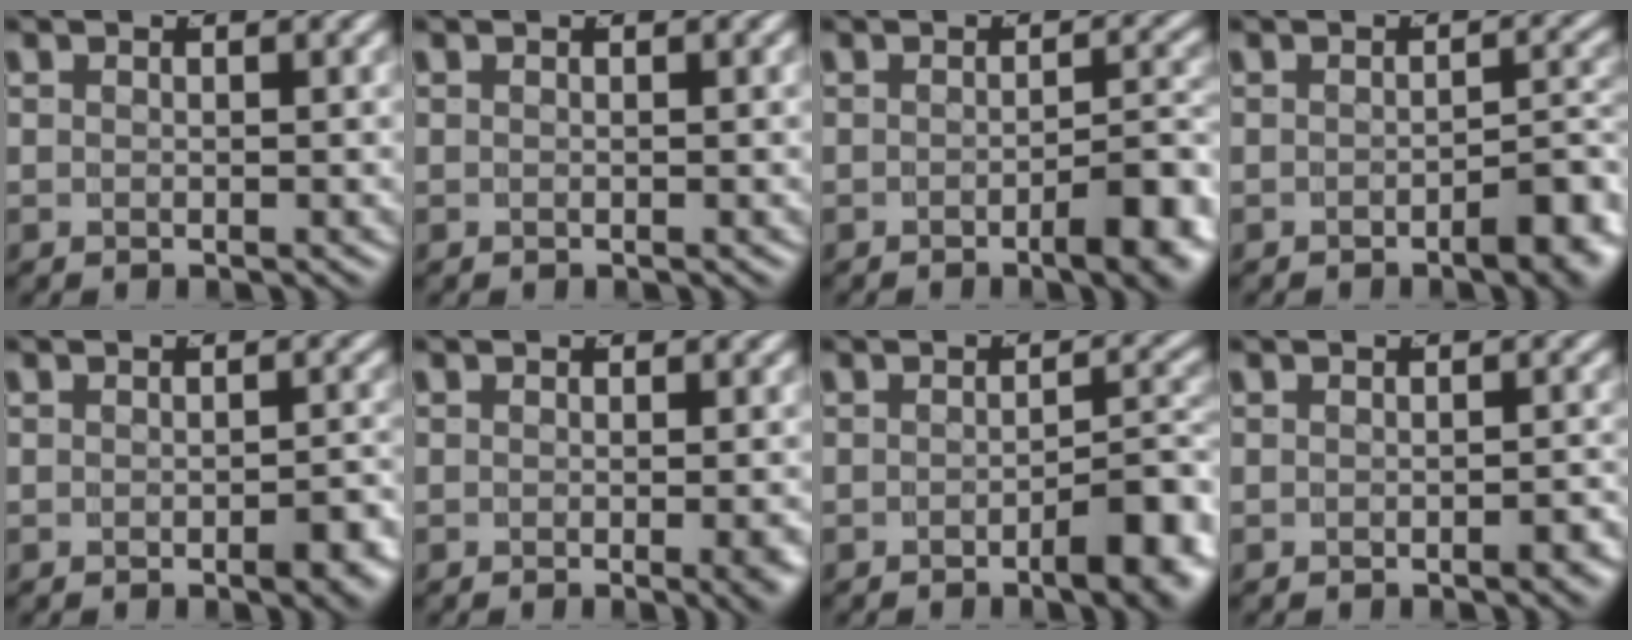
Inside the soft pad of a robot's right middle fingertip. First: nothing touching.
{"total": 0.0}
{"total": 3.8, "force": [-1.9, 0.6, 3.2], "torque": [-0.034, 0.005, -0.035]}
{"total": 3.3, "force": [-1.9, 0.7, 2.6], "torque": [-0.025, 0.001, -0.032]}
{"total": 2.0, "force": [-1.3, 0.5, 1.4], "torque": [-0.019, 0.001, -0.022]}
{"total": 1.4, "force": [-0.4, -0.1, 1.3], "torque": [-0.015, 0.000, -0.006]}
{"total": 4.2, "force": [-2.1, 0.8, 3.5], "torque": [-0.034, 0.003, -0.036]}
{"total": 1.0, "force": [-0.9, 0.1, 0.5], "torque": [-0.009, 0.002, -0.015]}